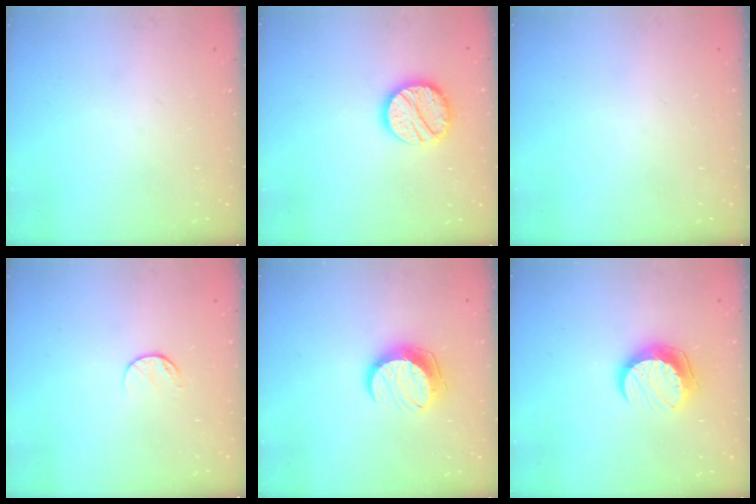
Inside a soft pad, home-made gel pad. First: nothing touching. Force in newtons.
{"total": 15.2, "press": 15.2, "slide": 1.2}
{"total": 0.0}
{"total": 6.8, "press": 6.7, "slide": 0.8}
{"total": 10.8, "press": 10.8, "slide": 0.5}
{"total": 10.2, "press": 10.2, "slide": 0.7}